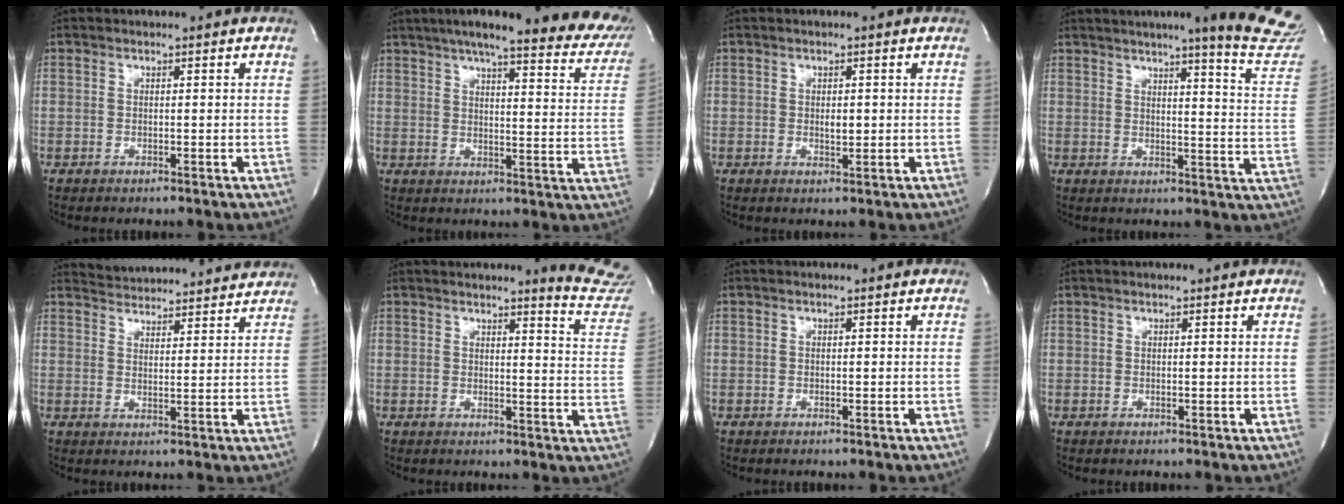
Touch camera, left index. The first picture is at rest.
{"total": 26.8, "force": [21.7, 4.6, 15.0], "torque": [-0.193, -0.020, 0.252]}
{"total": 1.5, "force": [0.0, 0.7, 1.3], "torque": [-0.021, -0.005, 0.001]}
{"total": 17.0, "force": [14.4, -0.8, 8.9], "torque": [-0.106, -0.082, 0.157]}
{"total": 14.4, "force": [14.0, 2.0, 2.7], "torque": [-0.040, 0.013, 0.181]}
{"total": 10.0, "force": [9.9, -0.6, 1.6], "torque": [-0.005, -0.099, 0.083]}
{"total": 0.0}
{"total": 1.2, "force": [1.1, -0.1, 0.4], "torque": [-0.009, 0.007, 0.014]}